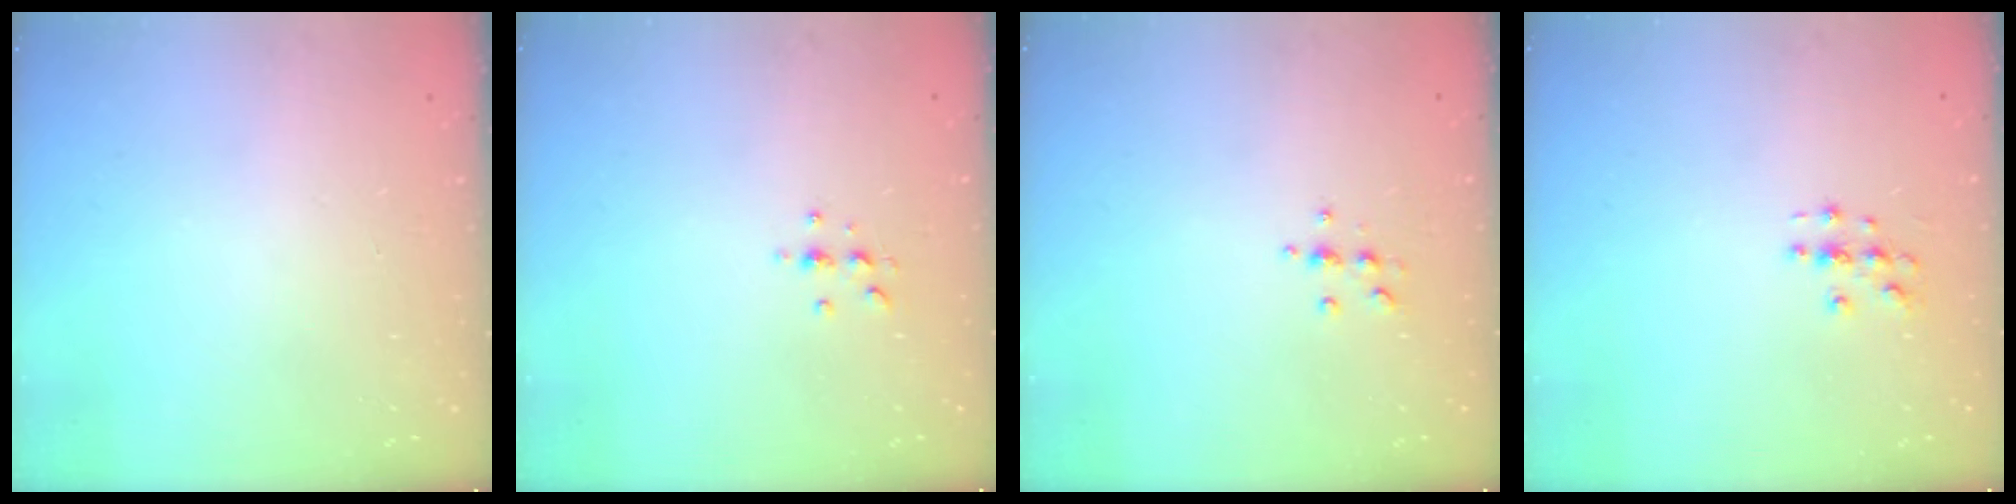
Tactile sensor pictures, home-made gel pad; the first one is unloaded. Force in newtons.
{"total": 3.8, "press": 3.7, "slide": 0.4}
{"total": 5.4, "press": 5.1, "slide": 1.7}
{"total": 2.8, "press": 2.8, "slide": 0.3}